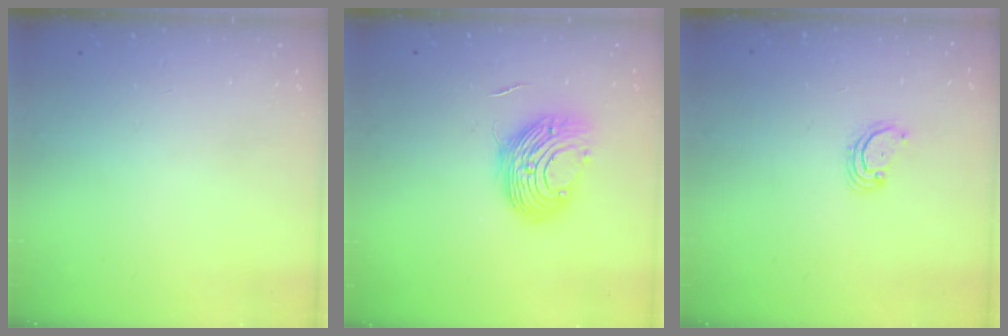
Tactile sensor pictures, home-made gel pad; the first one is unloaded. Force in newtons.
{"total": 10.4, "press": 10.4, "slide": 0.4}
{"total": 2.8, "press": 2.8, "slide": 0.2}